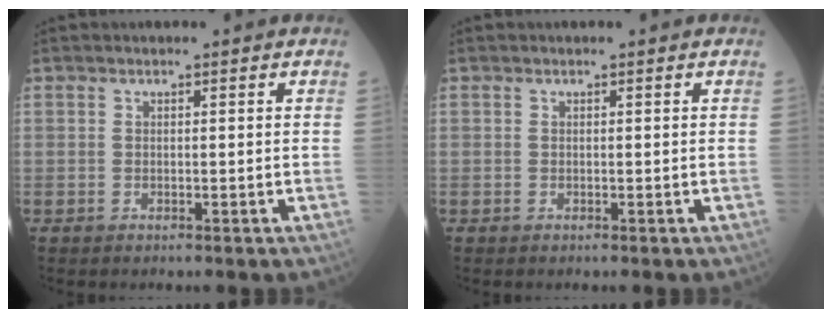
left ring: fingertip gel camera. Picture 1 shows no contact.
{"total": 0.0}